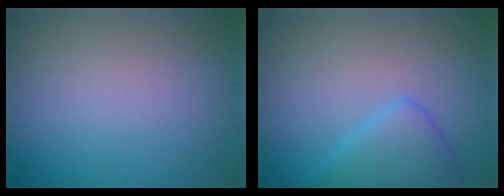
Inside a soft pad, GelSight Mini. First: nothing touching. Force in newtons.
{"total": 3.6, "press": 3.6, "slide": 0.3}